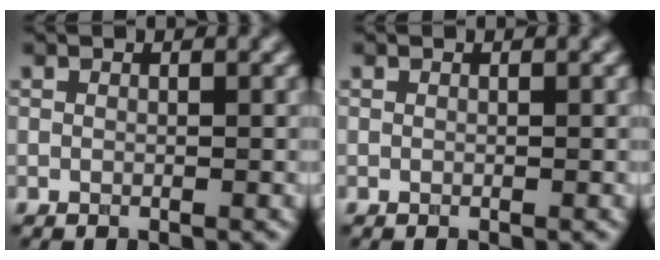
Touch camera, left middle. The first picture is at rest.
{"total": 0.0}